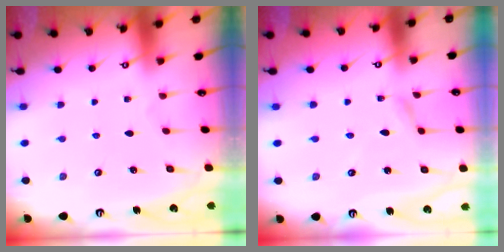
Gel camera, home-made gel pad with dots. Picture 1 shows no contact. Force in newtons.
{"total": 2.0, "press": 2.0, "slide": 0.2}